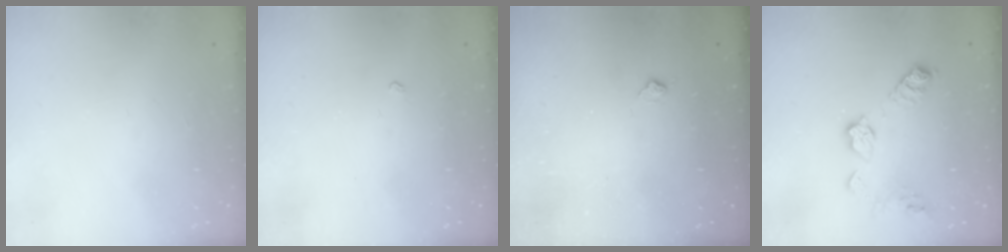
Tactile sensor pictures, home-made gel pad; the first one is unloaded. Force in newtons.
{"total": 1.7, "press": 1.7, "slide": 0.3}
{"total": 4.7, "press": 4.7, "slide": 0.6}
{"total": 10.7, "press": 10.7, "slide": 0.4}